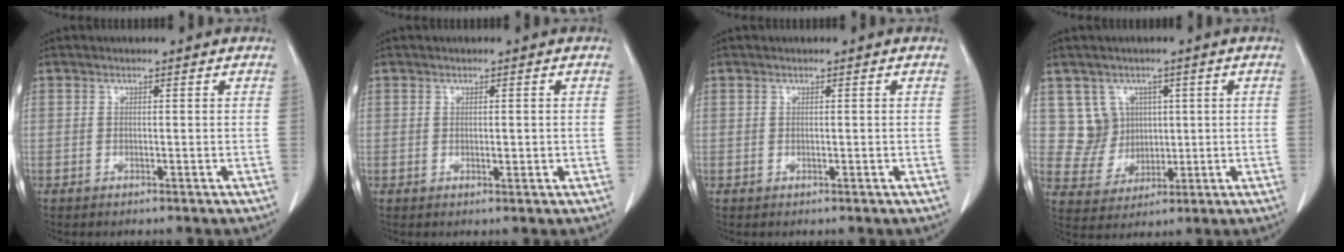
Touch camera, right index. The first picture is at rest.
{"total": 0.9, "force": [0.1, 0.5, 0.7], "torque": [-0.007, 0.001, 0.004]}
{"total": 0.0}
{"total": 6.1, "force": [2.2, 5.7, 0.3], "torque": [-0.003, 0.020, 0.051]}